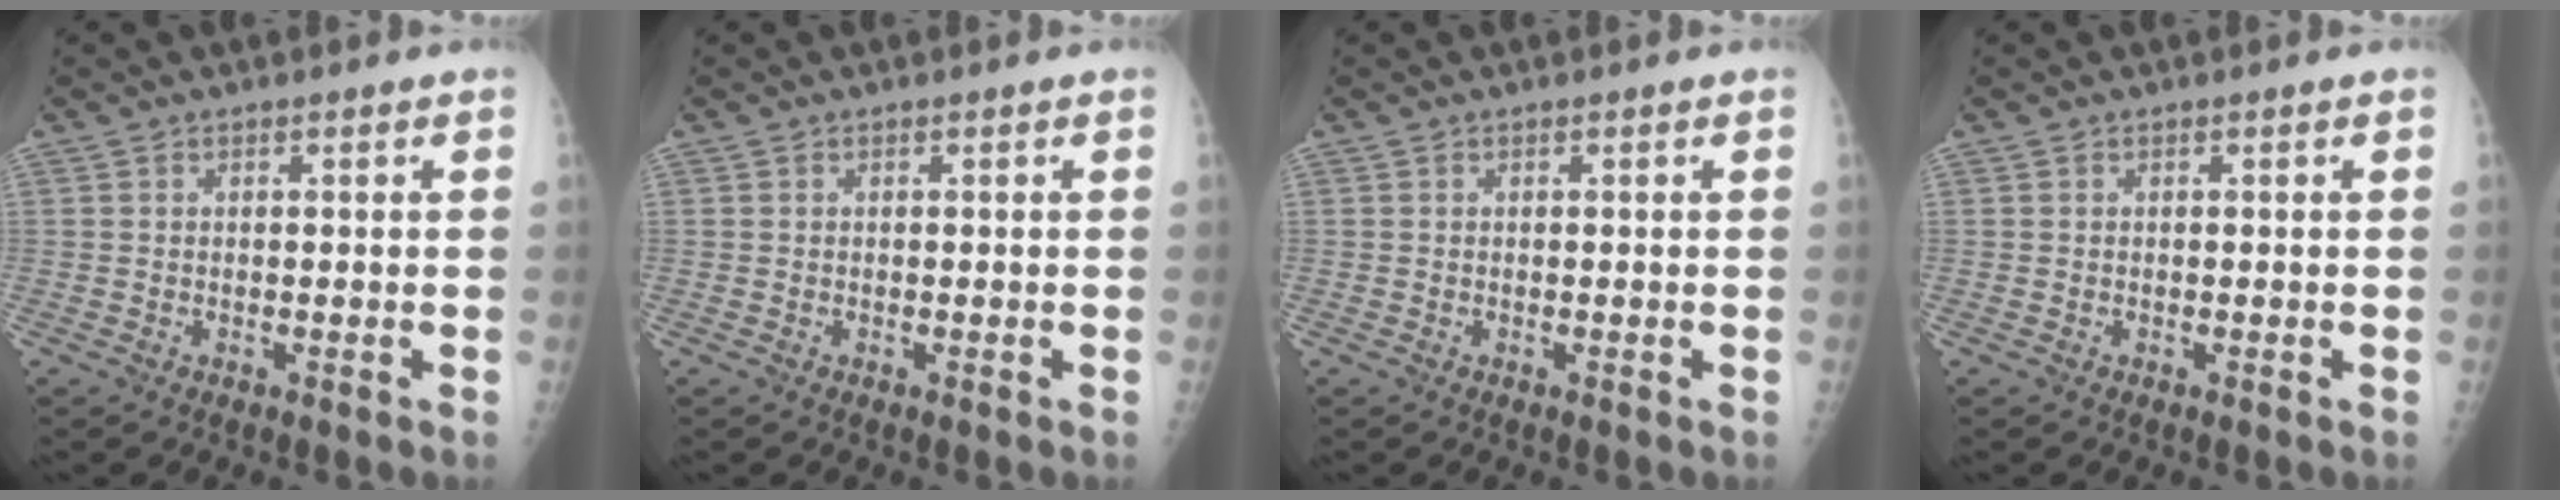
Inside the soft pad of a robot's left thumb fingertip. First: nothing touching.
{"total": 0.0}
{"total": 0.0}
{"total": 0.0}